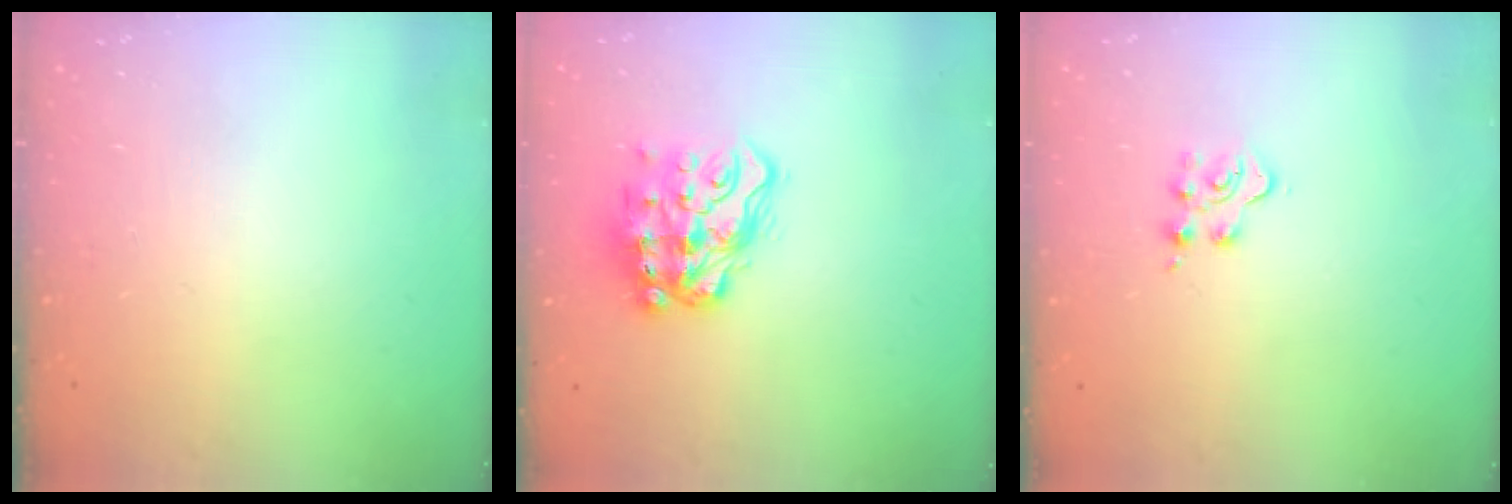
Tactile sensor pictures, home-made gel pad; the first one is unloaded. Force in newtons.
{"total": 13.6, "press": 13.6, "slide": 1.1}
{"total": 4.2, "press": 4.2, "slide": 0.4}